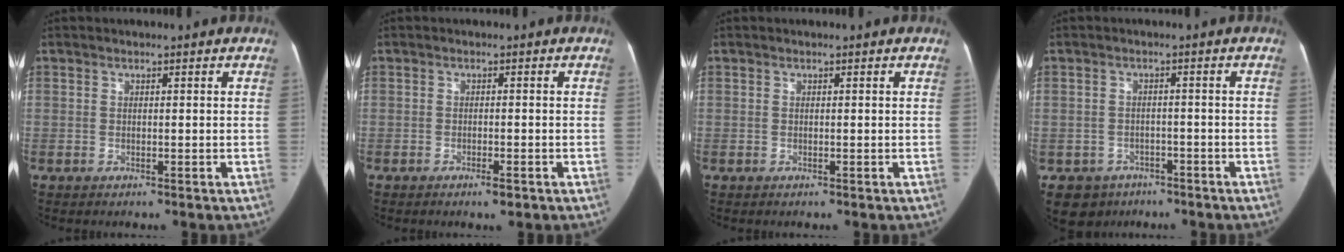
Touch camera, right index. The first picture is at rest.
{"total": 1.8, "force": [-1.1, 0.3, 1.3], "torque": [-0.022, -0.002, -0.015]}
{"total": 0.0}
{"total": 5.4, "force": [-3.1, 4.4, 0.2], "torque": [-0.003, 0.012, -0.040]}